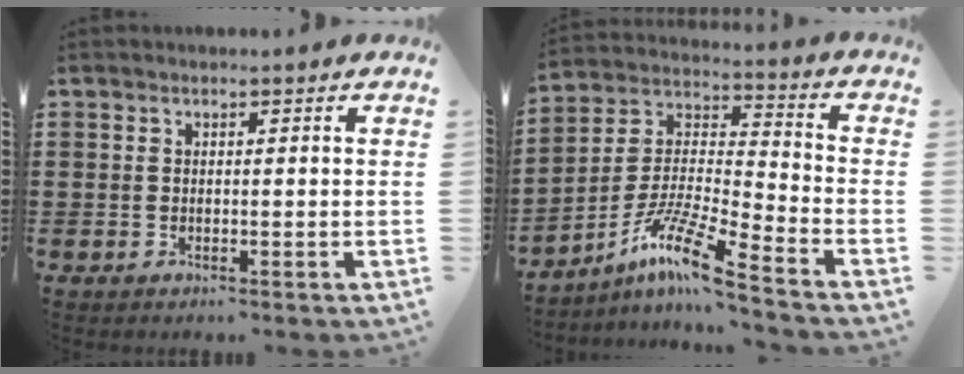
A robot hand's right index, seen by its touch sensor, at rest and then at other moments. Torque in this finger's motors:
{"motor_torque": [1.13, 1.01, 0.19, 0.05]}